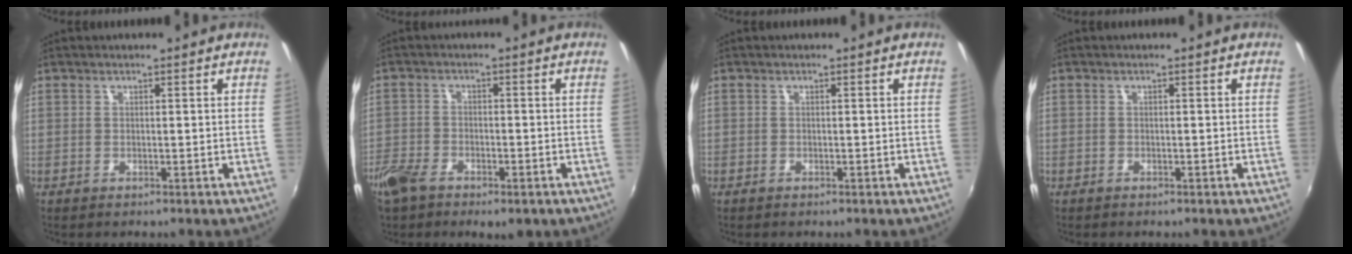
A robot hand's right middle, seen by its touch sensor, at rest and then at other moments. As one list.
[{"total": 8.9, "force": [-5.7, 4.8, 4.9], "torque": [-0.125, -0.019, -0.105]}, {"total": 0.6, "force": [-0.4, 0.4, 0.0], "torque": [-0.001, 0.000, -0.008]}, {"total": 0.9, "force": [-0.6, 0.7, -0.1], "torque": [-0.004, 0.002, -0.010]}]